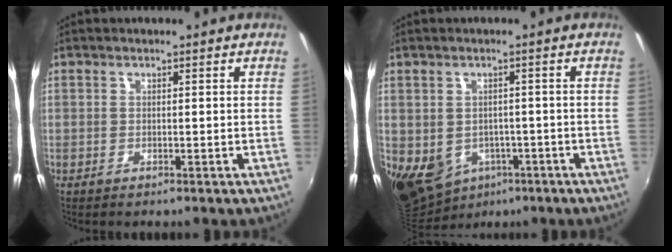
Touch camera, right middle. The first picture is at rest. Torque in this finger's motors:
{"motor_torque": [-0.07, -0.26, 0.20, 0.08]}